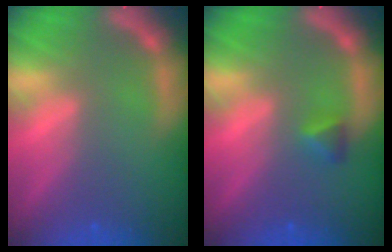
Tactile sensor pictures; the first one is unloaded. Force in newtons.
{"total": 1.4}